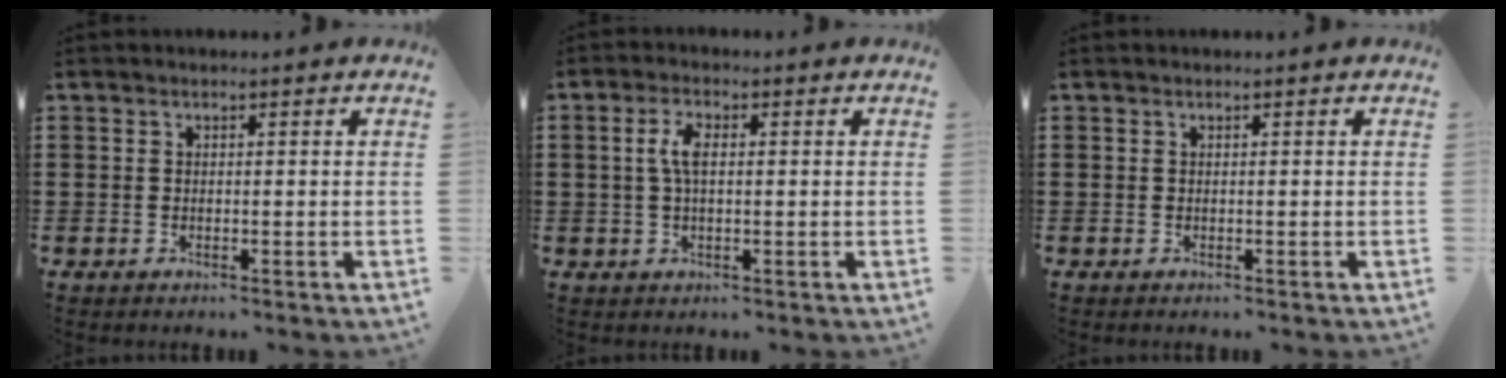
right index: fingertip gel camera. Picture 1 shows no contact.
{"total": 4.0, "force": [0.4, 1.5, 3.7], "torque": [-0.082, 0.004, 0.001]}
{"total": 0.0}